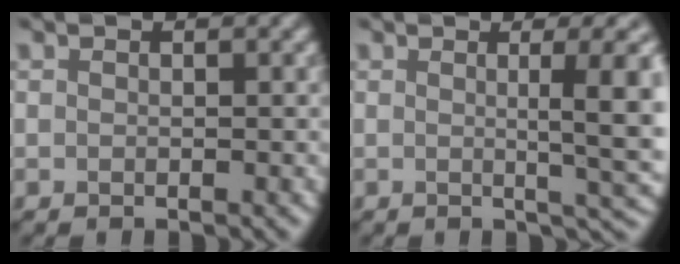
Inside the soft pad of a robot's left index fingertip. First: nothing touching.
{"total": 6.5, "force": [0.5, 1.5, 6.3], "torque": [-0.074, 0.001, 0.008]}